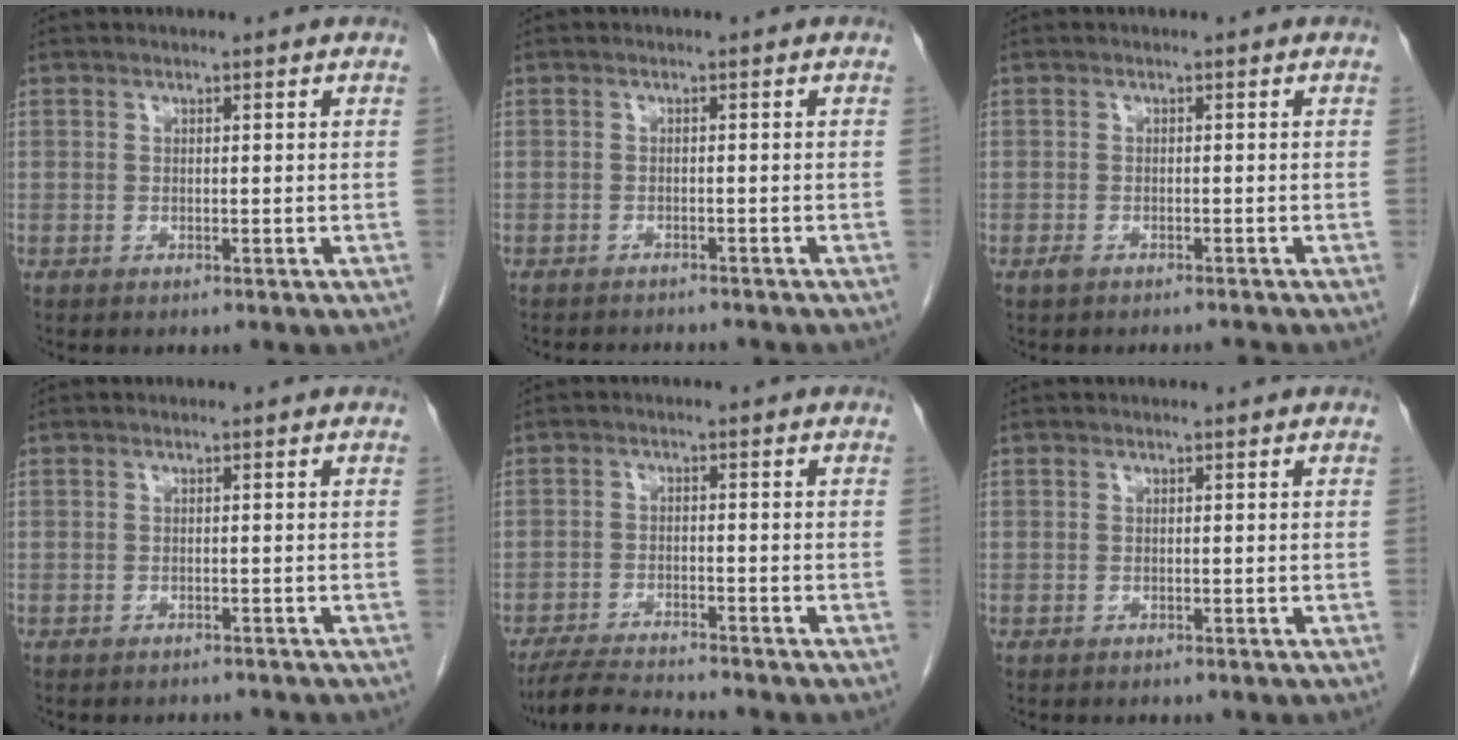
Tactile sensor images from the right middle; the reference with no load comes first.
{"total": 4.9, "force": [-4.7, 1.0, 1.2], "torque": [-0.012, -0.005, -0.062]}
{"total": 1.7, "force": [-1.5, 0.1, 0.8], "torque": [-0.021, -0.006, -0.024]}
{"total": 2.5, "force": [-2.3, 0.8, 0.1], "torque": [-0.001, -0.002, -0.030]}
{"total": 6.7, "force": [-6.3, 0.0, 2.2], "torque": [-0.038, -0.020, -0.109]}
{"total": 0.7, "force": [-0.6, 0.3, 0.1], "torque": [-0.006, 0.000, -0.011]}